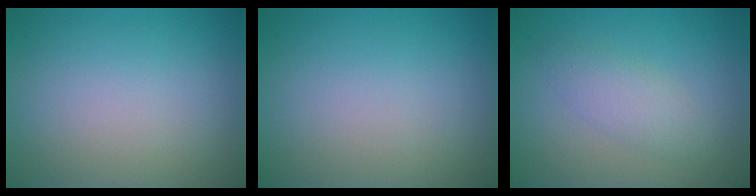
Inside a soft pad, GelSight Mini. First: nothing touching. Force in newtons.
{"total": 0.0}
{"total": 2.3, "press": 2.3, "slide": 0.1}